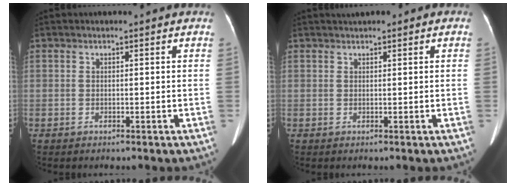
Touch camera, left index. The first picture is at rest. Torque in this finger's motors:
{"motor_torque": [0.48, -0.47, 0.18, 0.05]}